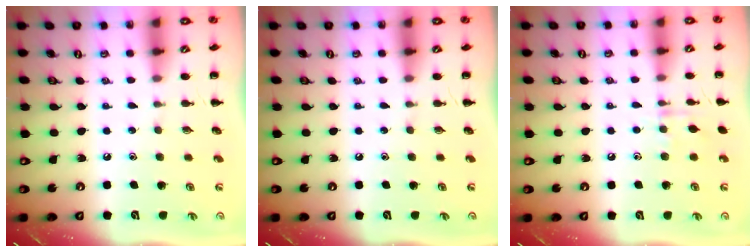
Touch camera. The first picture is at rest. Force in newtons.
{"total": 0.0}
{"total": 6.3, "press": 6.2, "slide": 1.0}